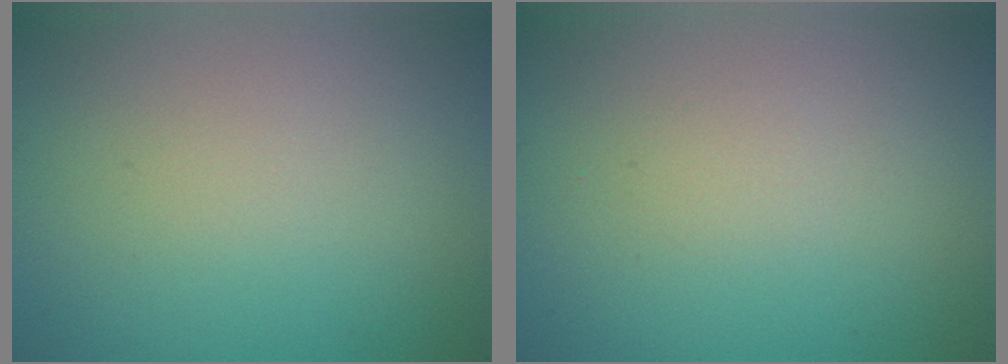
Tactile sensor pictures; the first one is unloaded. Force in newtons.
{"total": 0.5, "press": 0.5, "slide": 0.1}